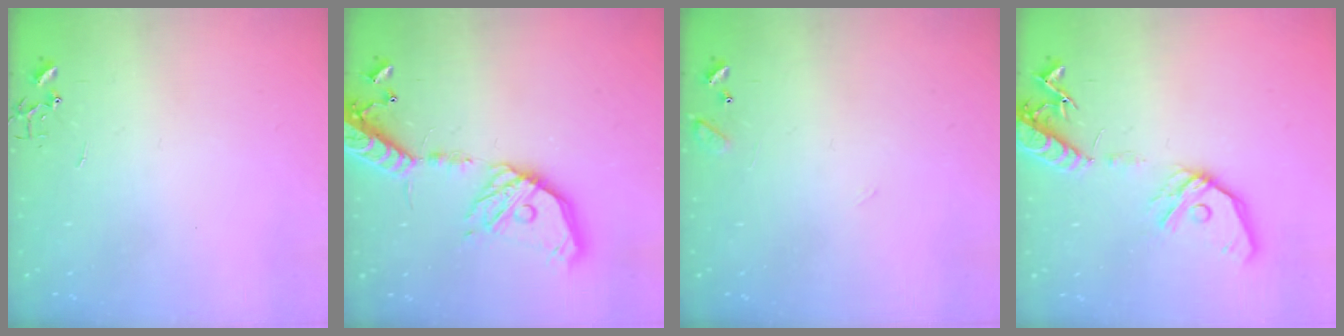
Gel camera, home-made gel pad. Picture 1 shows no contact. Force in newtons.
{"total": 20.9, "press": 20.5, "slide": 3.9}
{"total": 8.4, "press": 8.4, "slide": 0.5}
{"total": 15.4, "press": 15.2, "slide": 2.8}